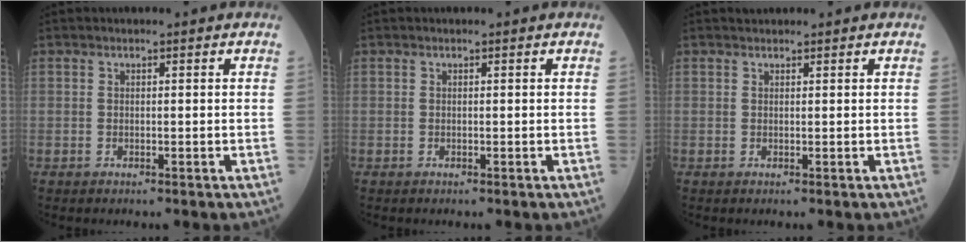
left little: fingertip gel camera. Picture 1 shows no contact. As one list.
[{"total": 0.0}, {"total": 0.7, "force": [0.7, 0.2, 0.0], "torque": [-0.009, 0.008, 0.013]}]